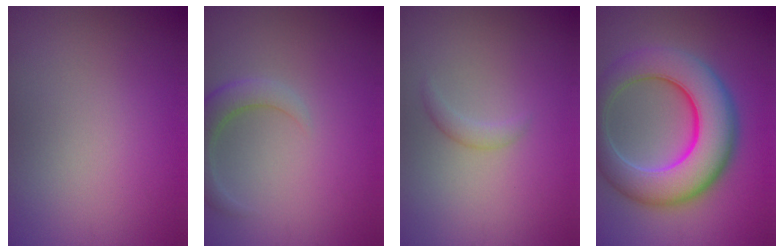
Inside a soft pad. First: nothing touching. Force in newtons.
{"total": 3.0, "press": 3.0, "slide": 0.3}
{"total": 1.1, "press": 1.1, "slide": 0.1}
{"total": 10.4, "press": 10.4, "slide": 0.5}